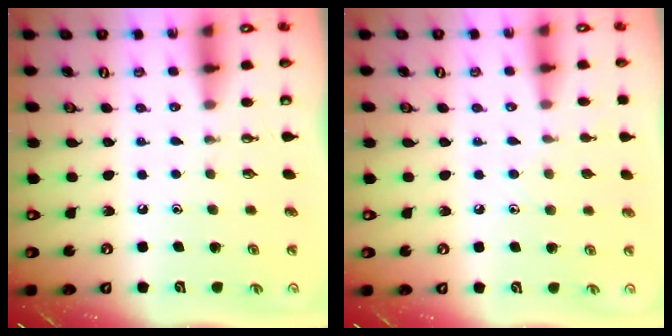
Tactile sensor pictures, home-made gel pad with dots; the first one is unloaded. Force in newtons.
{"total": 6.2, "press": 6.1, "slide": 0.6}